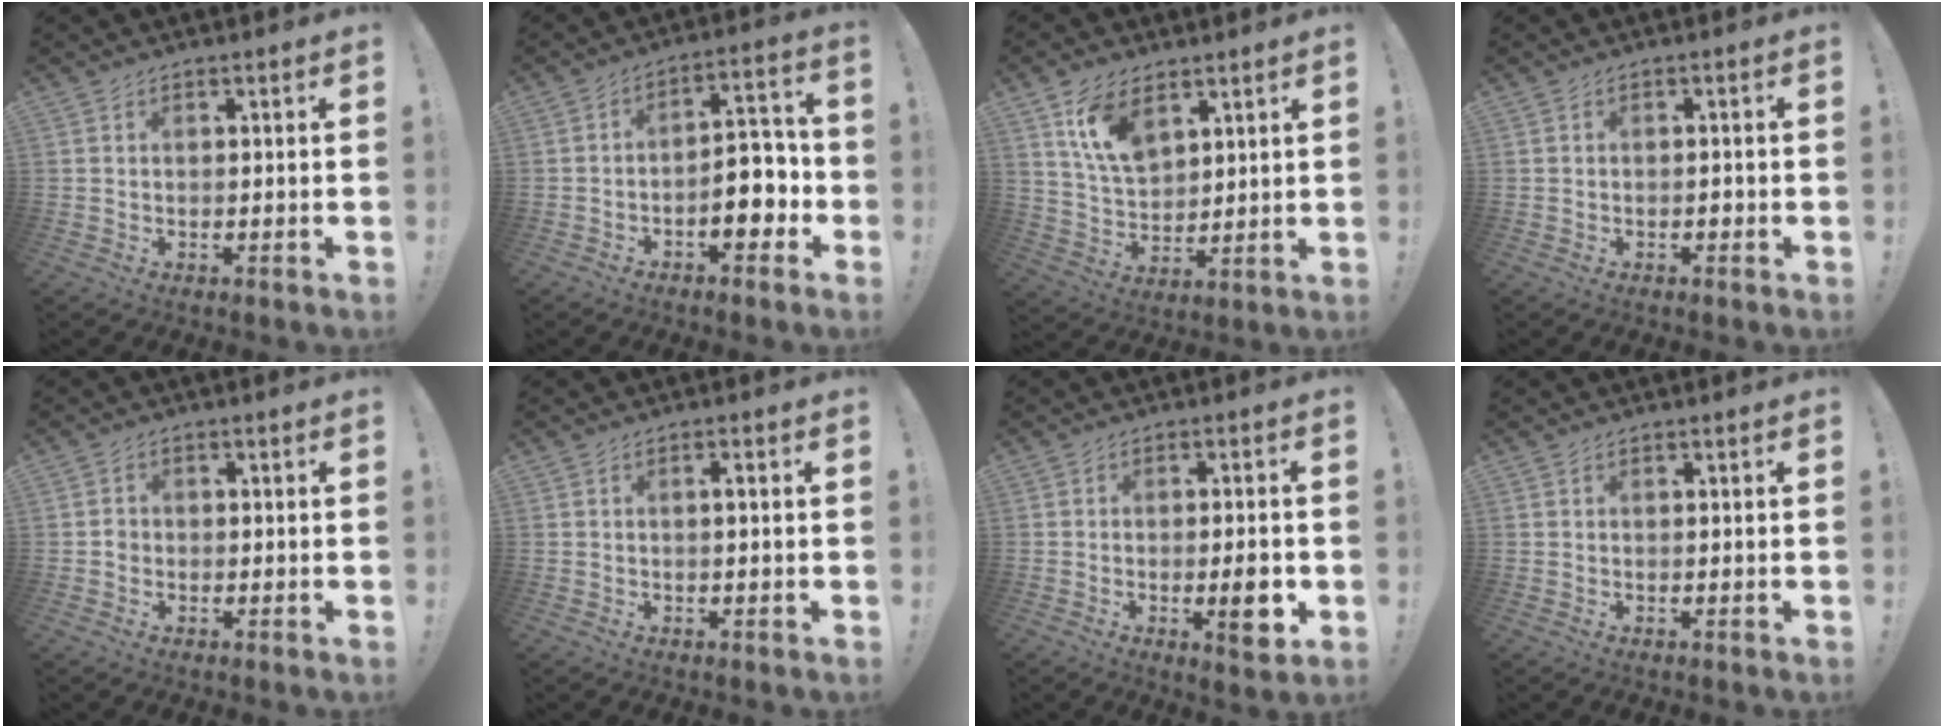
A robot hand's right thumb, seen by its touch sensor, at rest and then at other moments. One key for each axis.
{"total": 11.0, "fx": -4.1, "fy": 5.7, "fz": 8.5, "tx": -0.102, "ty": 0.026, "tz": -0.068}
{"total": 12.2, "fx": 7.0, "fy": 7.2, "fz": 7.0, "tx": -0.128, "ty": -0.021, "tz": 0.137}
{"total": 1.2, "fx": -0.9, "fy": 0.6, "fz": 0.5, "tx": -0.012, "ty": 0.005, "tz": -0.015}
{"total": 1.8, "fx": -0.8, "fy": 1.4, "fz": 0.8, "tx": -0.013, "ty": 0.006, "tz": -0.015}
{"total": 1.5, "fx": -0.2, "fy": -0.2, "fz": 1.4, "tx": -0.025, "ty": 0.000, "tz": -0.007}
{"total": 7.2, "fx": -2.0, "fy": 1.6, "fz": 6.7, "tx": -0.081, "ty": -0.003, "tz": -0.031}
{"total": 0.0}